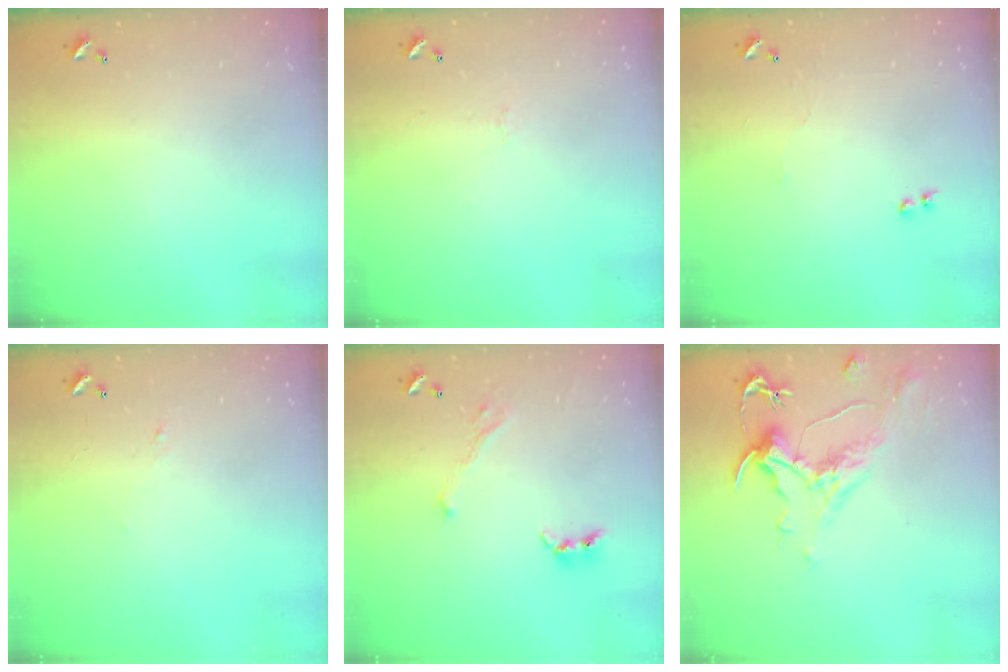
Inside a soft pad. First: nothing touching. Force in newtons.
{"total": 0.6, "press": 0.2, "slide": 0.6}
{"total": 3.0, "press": 2.9, "slide": 0.6}
{"total": 2.4, "press": 2.4, "slide": 0.4}
{"total": 2.6, "press": 2.4, "slide": 1.0}
{"total": 1.6, "press": 0.6, "slide": 1.4}